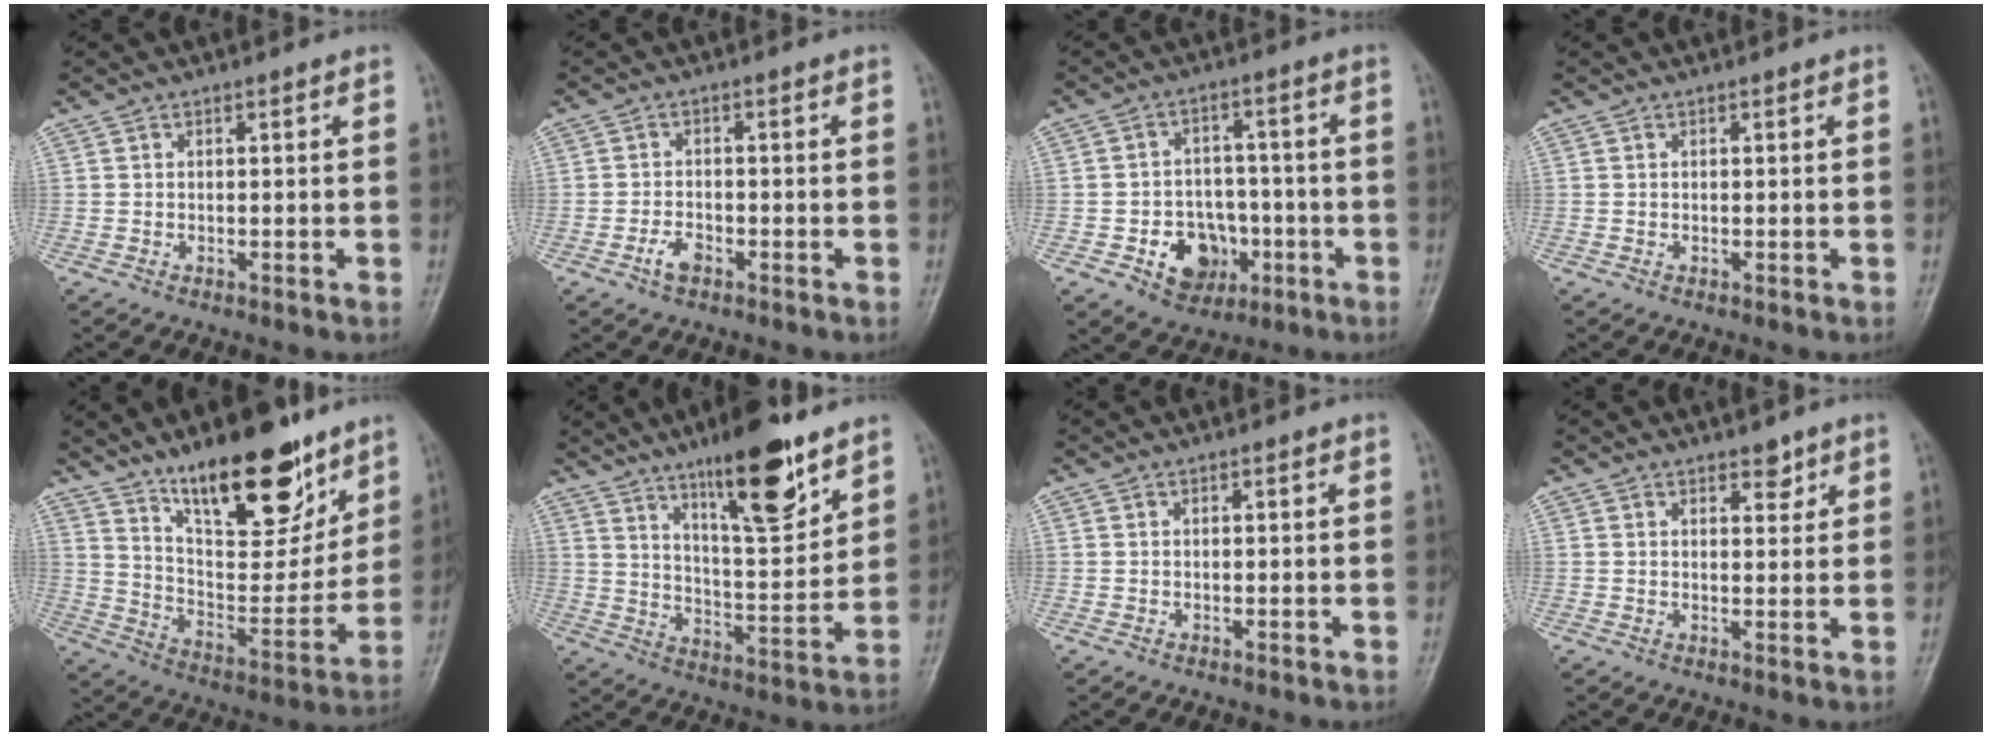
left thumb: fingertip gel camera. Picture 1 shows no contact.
{"total": 2.9, "force": [-1.6, 1.6, 1.8], "torque": [-0.034, 0.011, -0.030]}
{"total": 9.7, "force": [-3.5, 7.6, 4.9], "torque": [-0.031, 0.026, -0.049]}
{"total": 0.0}
{"total": 21.4, "force": [14.2, 8.1, 13.8], "torque": [-0.163, -0.082, 0.240]}
{"total": 16.4, "force": [10.5, 4.2, 11.9], "torque": [-0.163, -0.065, 0.179]}
{"total": 0.0}
{"total": 2.6, "force": [1.9, 1.4, 1.2], "torque": [-0.001, -0.011, 0.027]}